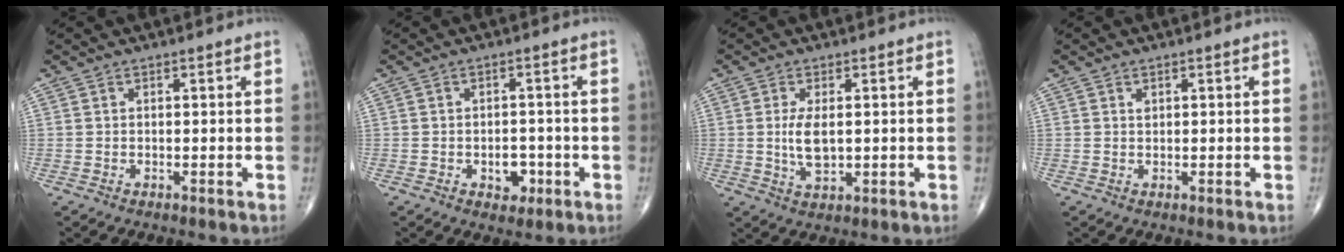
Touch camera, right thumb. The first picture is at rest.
{"total": 4.0, "force": [-1.4, 2.8, 2.5], "torque": [-0.013, 0.008, -0.016]}
{"total": 5.3, "force": [0.3, 2.4, 4.7], "torque": [-0.092, -0.011, 0.009]}
{"total": 0.8, "force": [0.4, 0.5, 0.5], "torque": [-0.005, -0.001, 0.007]}